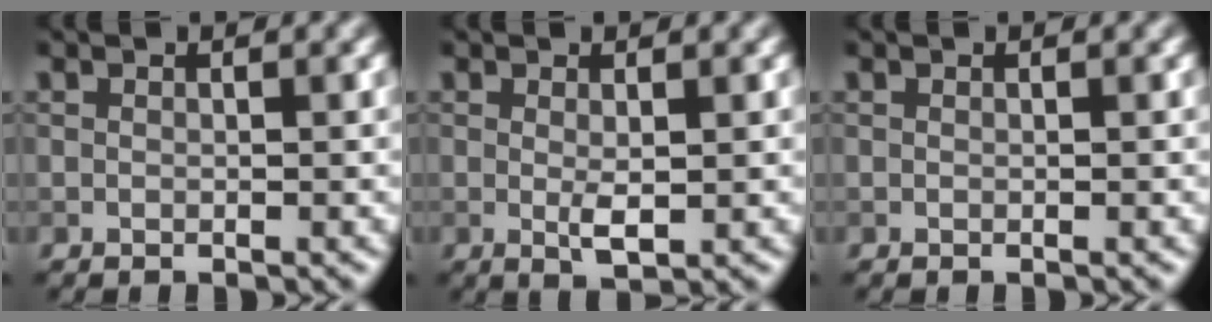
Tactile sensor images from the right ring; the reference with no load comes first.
{"total": 1.5, "force": [0.1, 0.3, 1.5], "torque": [-0.029, 0.002, 0.005]}
{"total": 0.0}